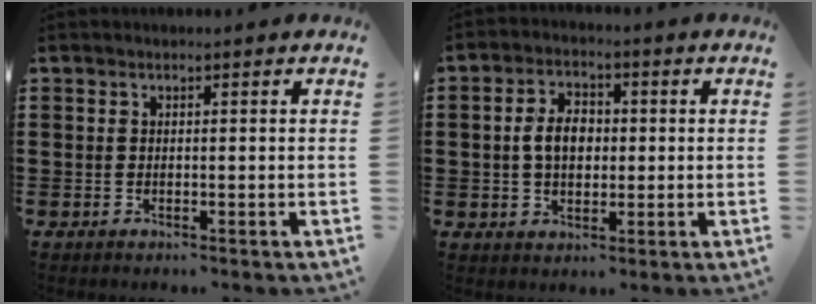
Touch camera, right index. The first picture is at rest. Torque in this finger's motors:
{"motor_torque": [1.00, 0.05, 0.55, 0.14]}